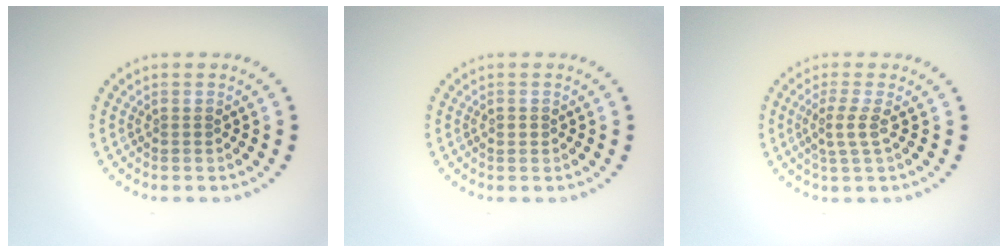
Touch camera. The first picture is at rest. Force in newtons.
{"total": 0.9, "press": 0.9, "slide": 0.0}
{"total": 2.0, "press": 1.5, "slide": 1.3}